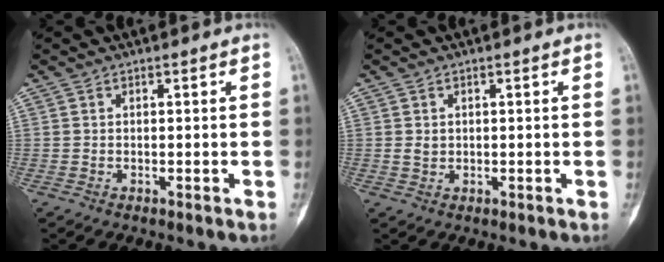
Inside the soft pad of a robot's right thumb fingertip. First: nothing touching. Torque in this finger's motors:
{"motor_torque": [0.26, 0.09, 0.33, -0.05, 0.05]}